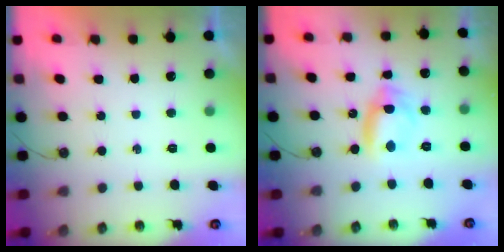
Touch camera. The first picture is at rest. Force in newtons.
{"total": 10.0, "press": 8.2, "slide": 5.7}